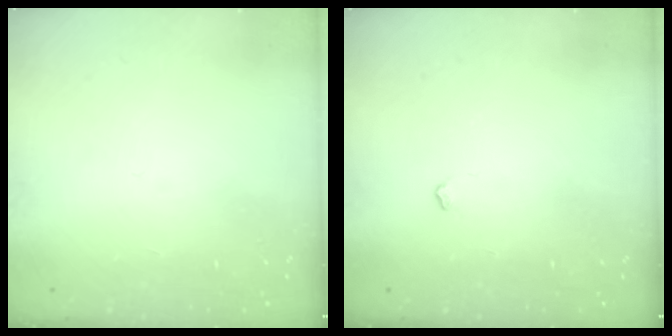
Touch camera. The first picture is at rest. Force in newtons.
{"total": 2.9, "press": 2.9, "slide": 0.5}